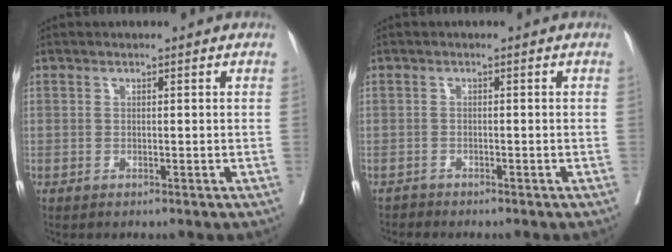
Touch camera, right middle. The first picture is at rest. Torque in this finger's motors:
{"motor_torque": [0.19, -0.15, 0.00, 0.00]}